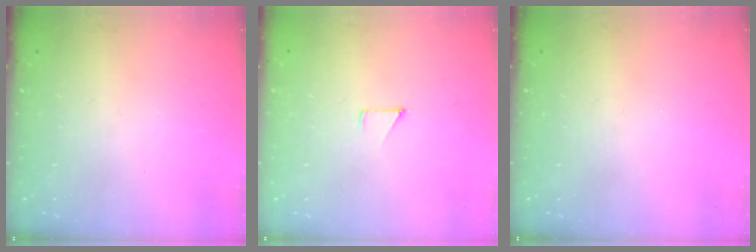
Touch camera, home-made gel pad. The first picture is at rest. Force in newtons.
{"total": 2.9, "press": 2.8, "slide": 0.3}
{"total": 0.0}